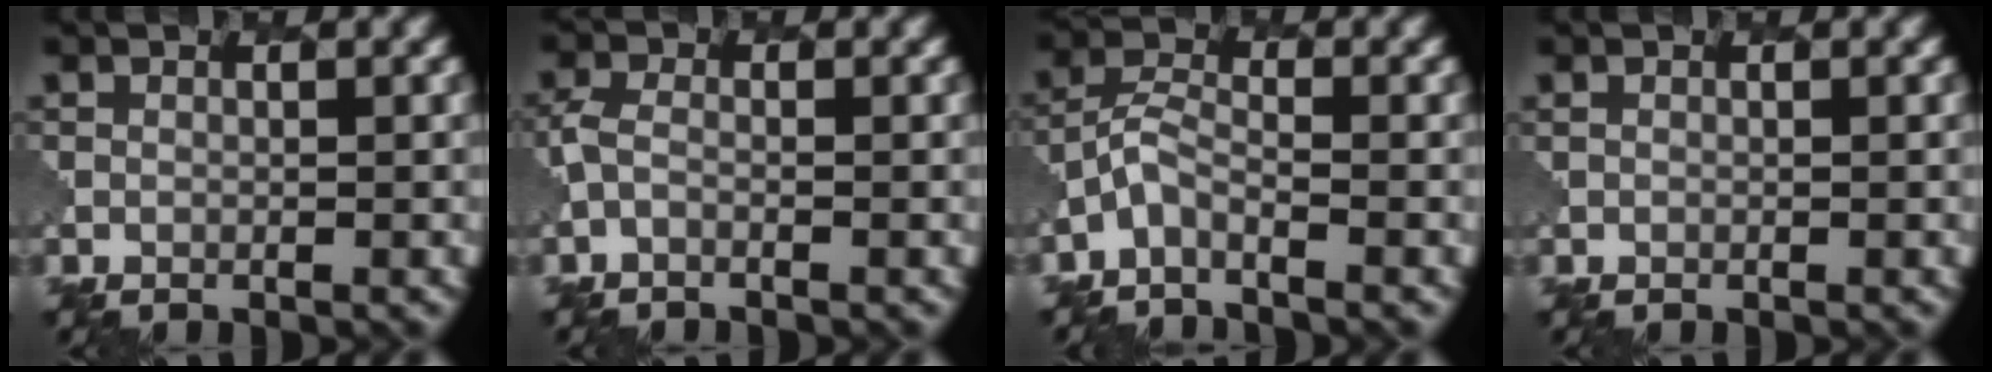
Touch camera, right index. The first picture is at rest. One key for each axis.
{"total": 1.3, "fx": -0.8, "fy": 0.6, "fz": 0.9, "tx": -0.030, "ty": -0.004, "tz": -0.025}
{"total": 2.2, "fx": -1.7, "fy": 0.7, "fz": 1.2, "tx": -0.031, "ty": 0.001, "tz": -0.042}
{"total": 0.0}